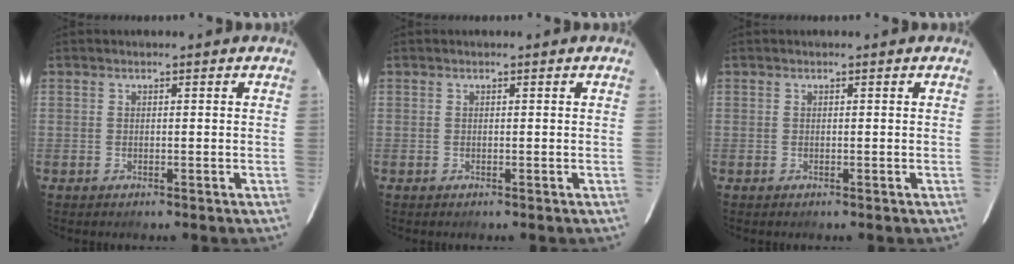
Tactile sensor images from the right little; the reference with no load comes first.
{"total": 0.0}
{"total": 0.0}